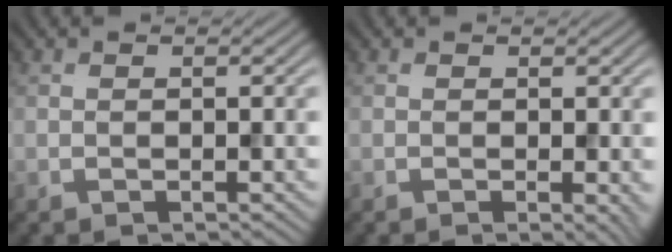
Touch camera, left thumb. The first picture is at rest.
{"total": 1.4, "force": [-0.2, 0.2, 1.3], "torque": [-0.017, -0.006, -0.005]}